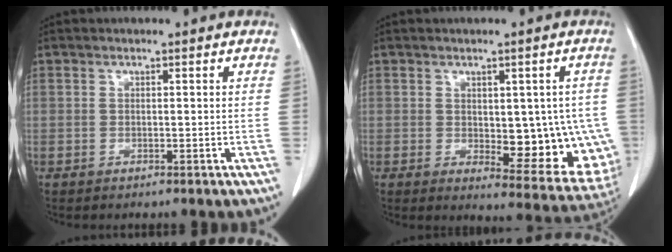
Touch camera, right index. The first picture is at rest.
{"total": 12.7, "force": [-0.9, 5.5, 11.4], "torque": [-0.118, -0.003, 0.005]}